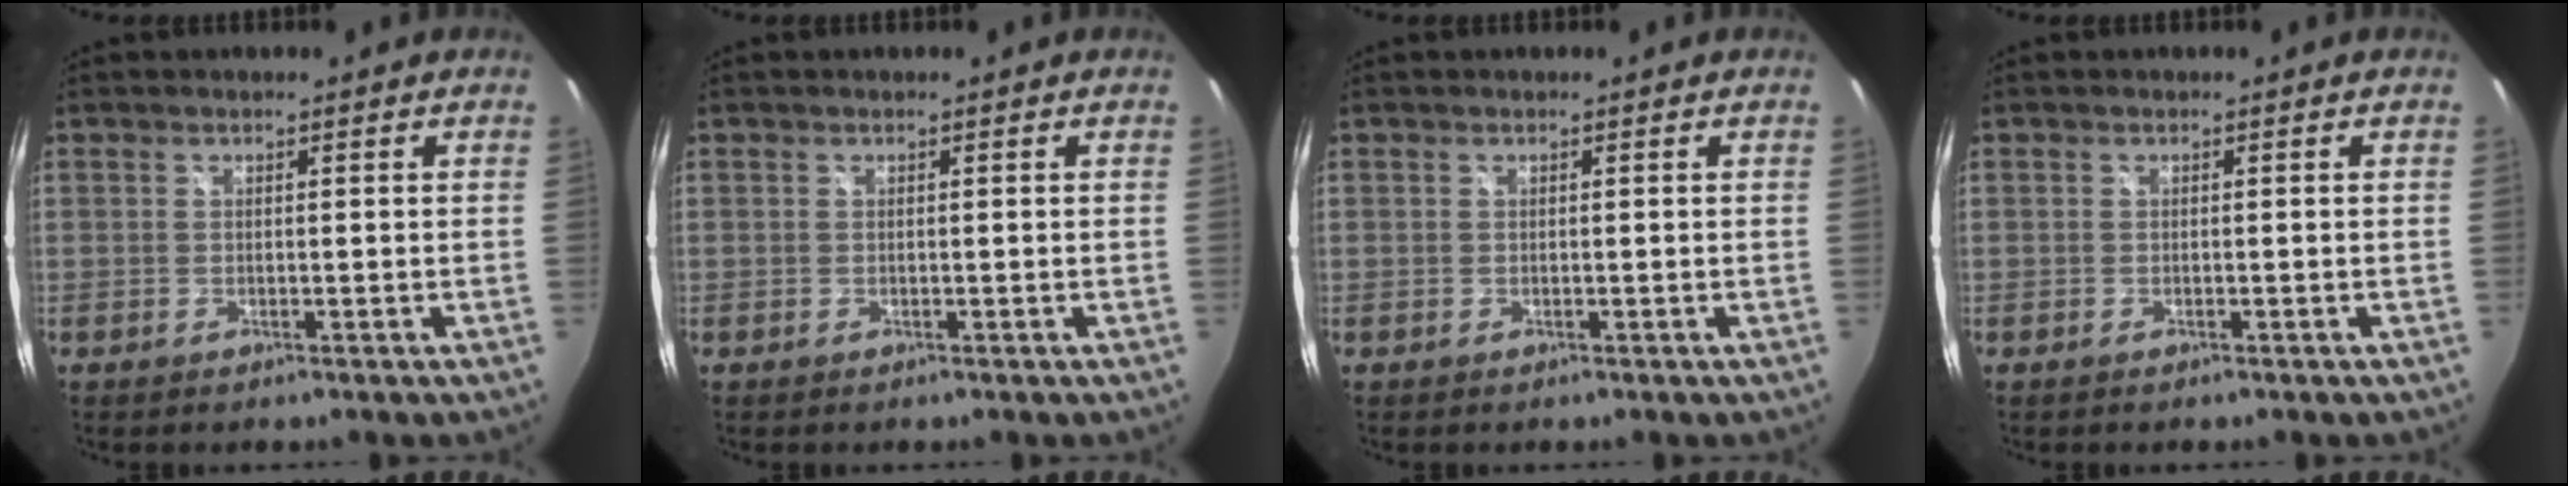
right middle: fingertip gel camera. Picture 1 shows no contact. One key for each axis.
{"total": 0.0}
{"total": 0.0}
{"total": 0.0}